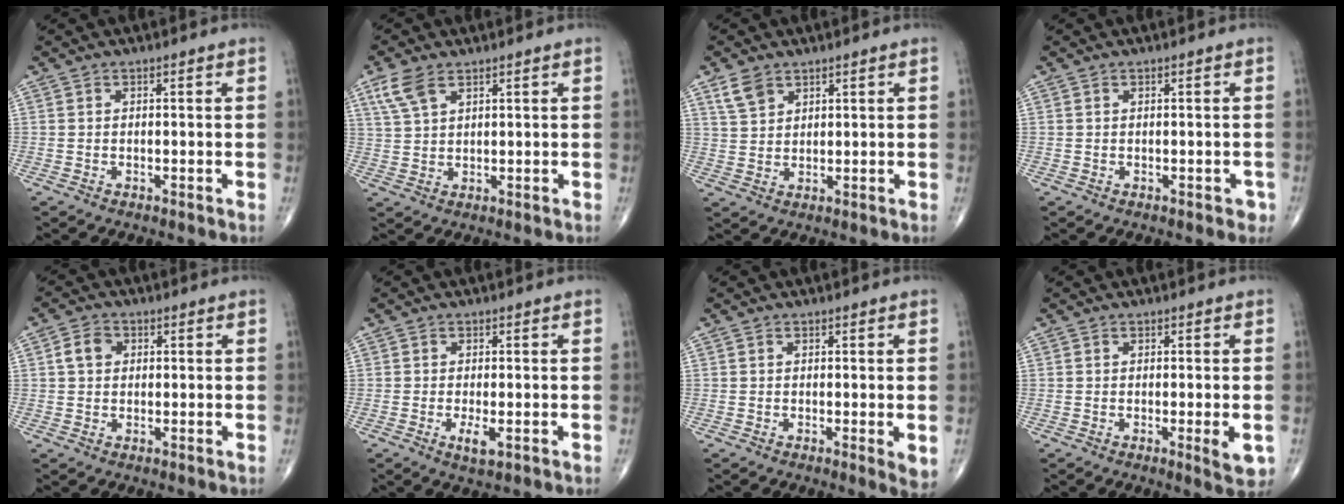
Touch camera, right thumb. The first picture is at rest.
{"total": 5.4, "force": [3.1, 2.6, 3.5], "torque": [-0.078, -0.001, 0.071]}
{"total": 4.4, "force": [2.9, 2.7, 1.9], "torque": [-0.029, -0.009, 0.063]}
{"total": 1.3, "force": [-0.3, 0.8, 0.9], "torque": [-0.005, 0.004, -0.002]}
{"total": 3.7, "force": [0.8, 3.0, 2.1], "torque": [-0.032, 0.006, 0.011]}
{"total": 2.9, "force": [-0.8, 0.9, 2.6], "torque": [-0.051, -0.008, -0.014]}
{"total": 2.9, "force": [-0.2, 0.6, 2.9], "torque": [-0.042, -0.012, -0.004]}
{"total": 3.9, "force": [-0.8, 0.8, 3.8], "torque": [-0.051, -0.011, -0.012]}